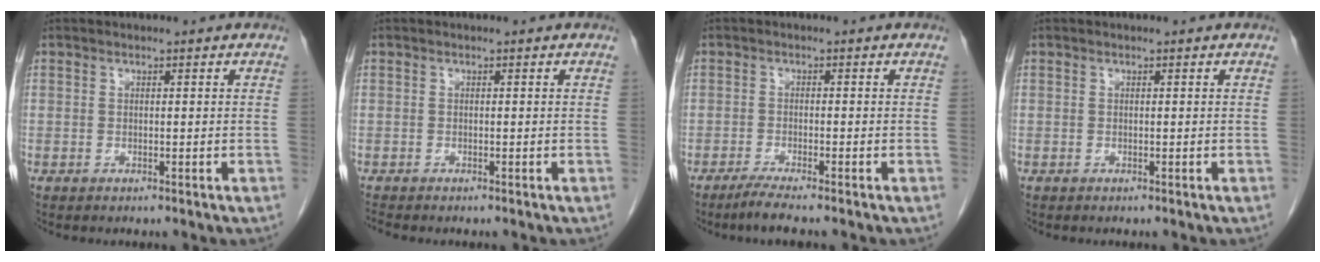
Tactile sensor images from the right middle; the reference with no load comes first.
{"total": 0.6, "force": [-0.6, -0.1, 0.0], "torque": [-0.003, -0.002, -0.013]}
{"total": 3.4, "force": [-2.7, -0.4, 2.0], "torque": [-0.042, -0.008, -0.052]}
{"total": 0.0}